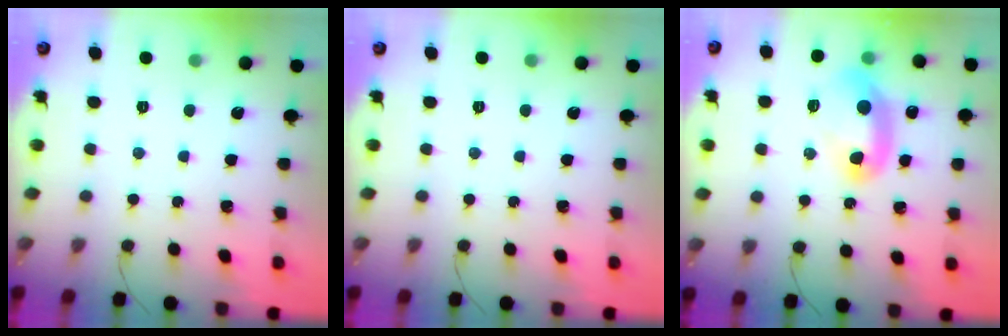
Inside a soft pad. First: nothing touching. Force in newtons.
{"total": 0.0}
{"total": 10.1, "press": 10.0, "slide": 1.0}